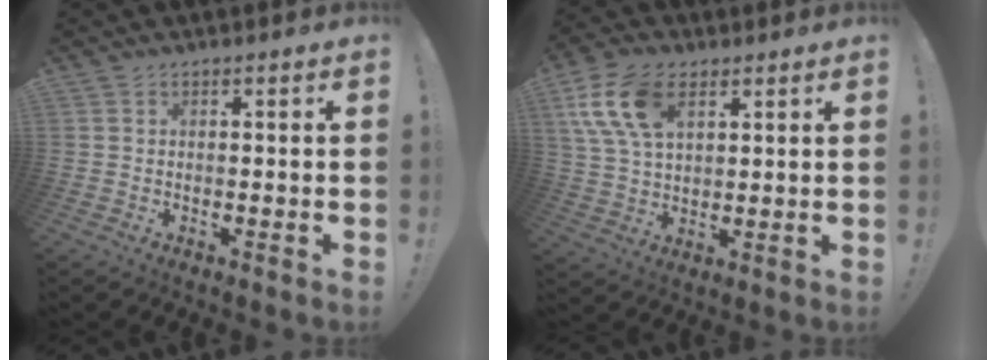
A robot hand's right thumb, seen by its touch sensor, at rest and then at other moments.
{"total": 14.3, "force": [6.0, 8.6, 9.8], "torque": [-0.194, -0.006, 0.115]}